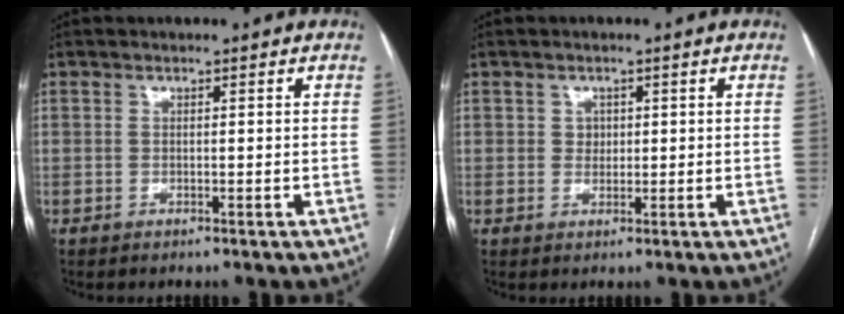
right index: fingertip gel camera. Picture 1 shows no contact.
{"total": 1.6, "force": [0.4, 1.4, 0.7], "torque": [-0.007, 0.000, 0.006]}